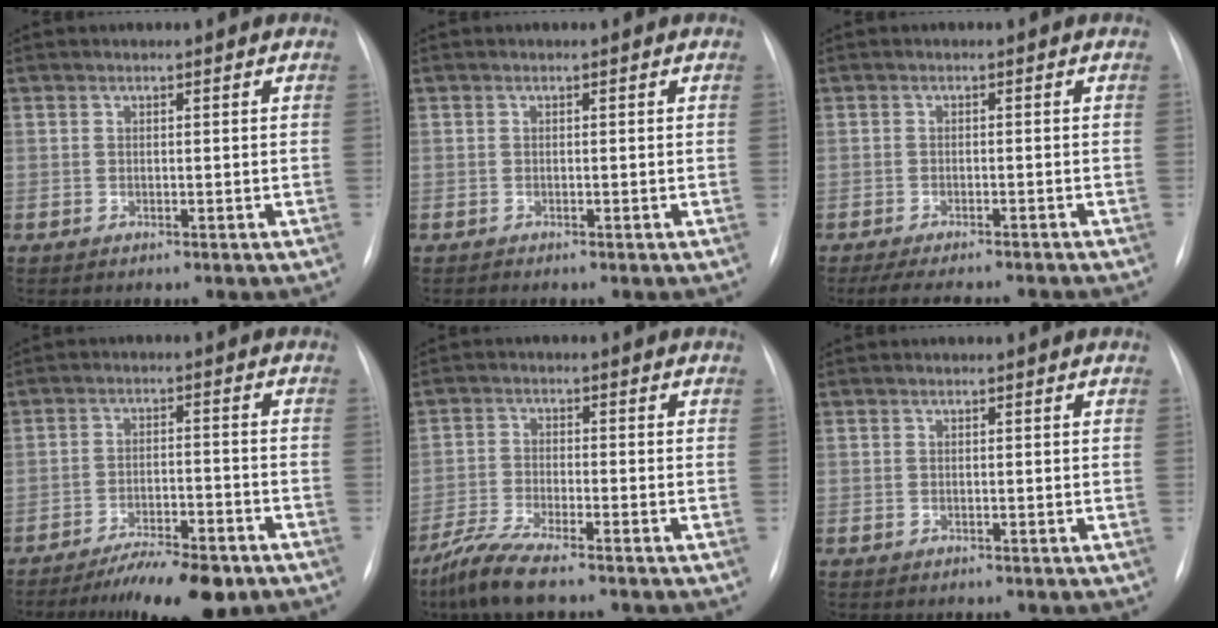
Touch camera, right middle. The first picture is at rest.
{"total": 0.0}
{"total": 9.9, "force": [-9.0, 1.2, 4.1], "torque": [-0.057, -0.010, -0.119]}
{"total": 9.8, "force": [-7.6, 2.1, 5.8], "torque": [-0.083, -0.015, -0.122]}
{"total": 6.5, "force": [-5.1, 0.5, 4.0], "torque": [-0.093, -0.022, -0.099]}
{"total": 0.0}